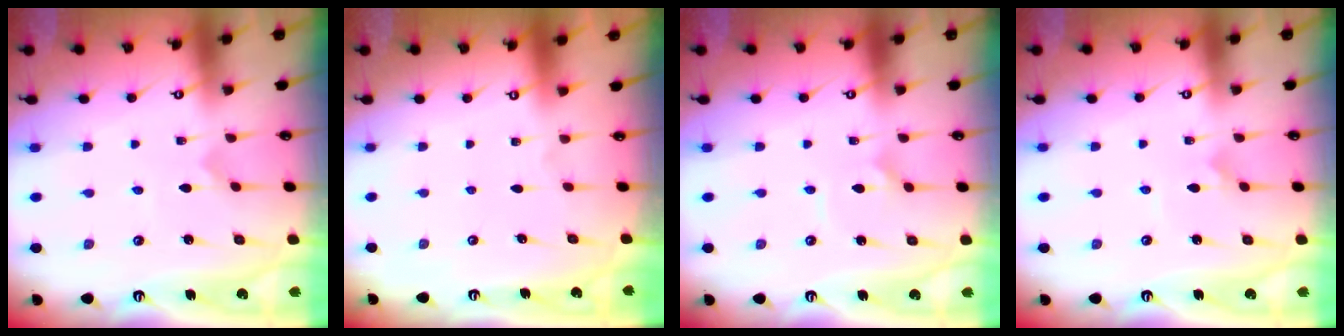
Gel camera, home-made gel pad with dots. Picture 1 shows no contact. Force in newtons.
{"total": 0.0}
{"total": 1.8, "press": 1.7, "slide": 0.5}
{"total": 2.8, "press": 2.8, "slide": 0.2}